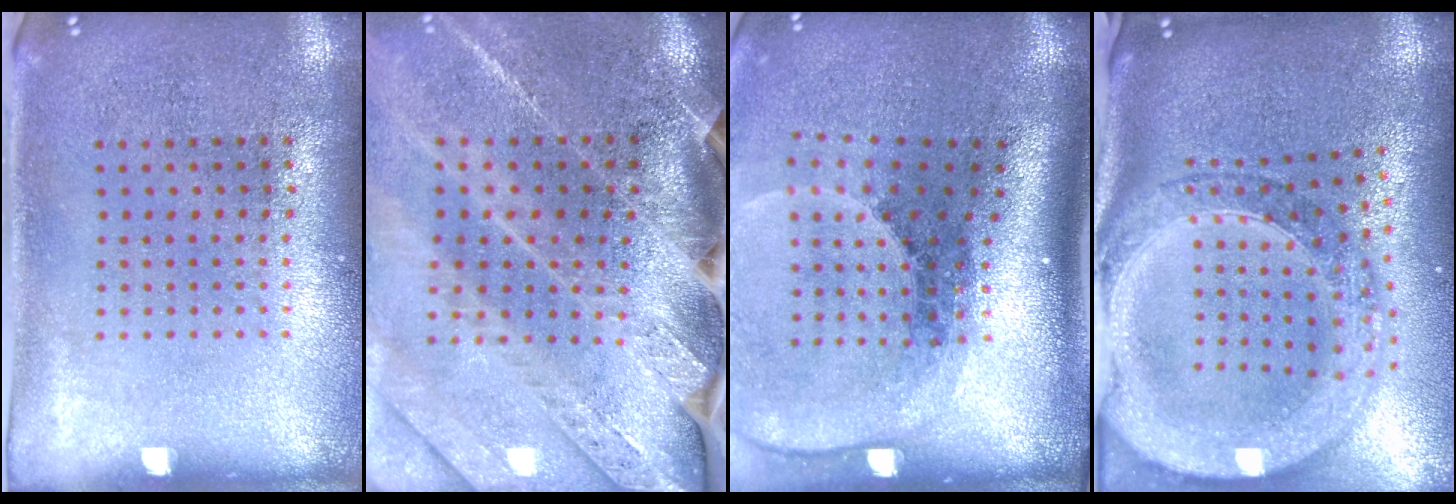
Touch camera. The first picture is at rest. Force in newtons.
{"total": 3.9, "press": 3.2, "slide": 2.2}
{"total": 2.8, "press": 1.9, "slide": 2.0}
{"total": 2.8, "press": 2.3, "slide": 1.6}